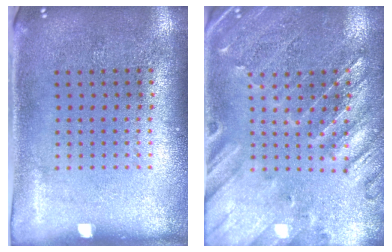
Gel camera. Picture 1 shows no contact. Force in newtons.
{"total": 0.6, "press": 0.4, "slide": 0.4}